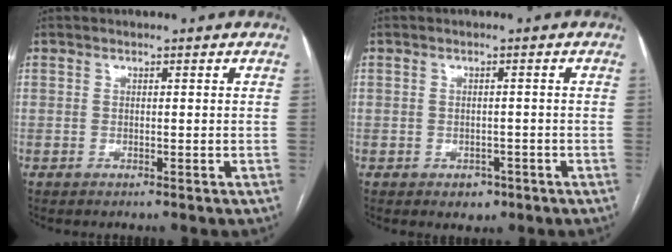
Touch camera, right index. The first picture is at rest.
{"total": 2.5, "force": [-1.3, 1.9, 0.9], "torque": [-0.004, 0.005, -0.010]}